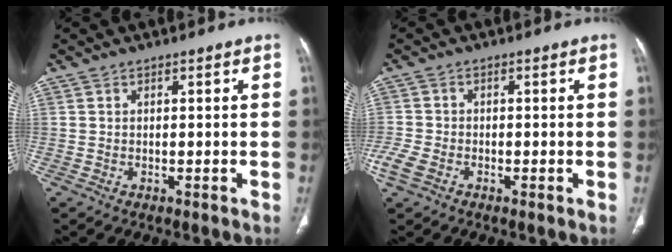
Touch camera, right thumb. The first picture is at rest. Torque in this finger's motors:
{"motor_torque": [0.89, 0.29, 0.40, -0.81, 0.20]}